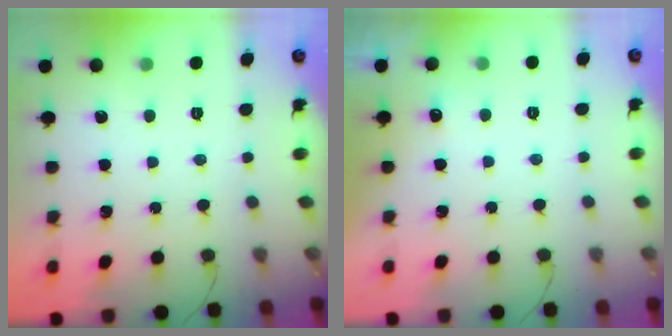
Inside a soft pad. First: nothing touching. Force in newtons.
{"total": 6.4, "press": 2.5, "slide": 5.9}